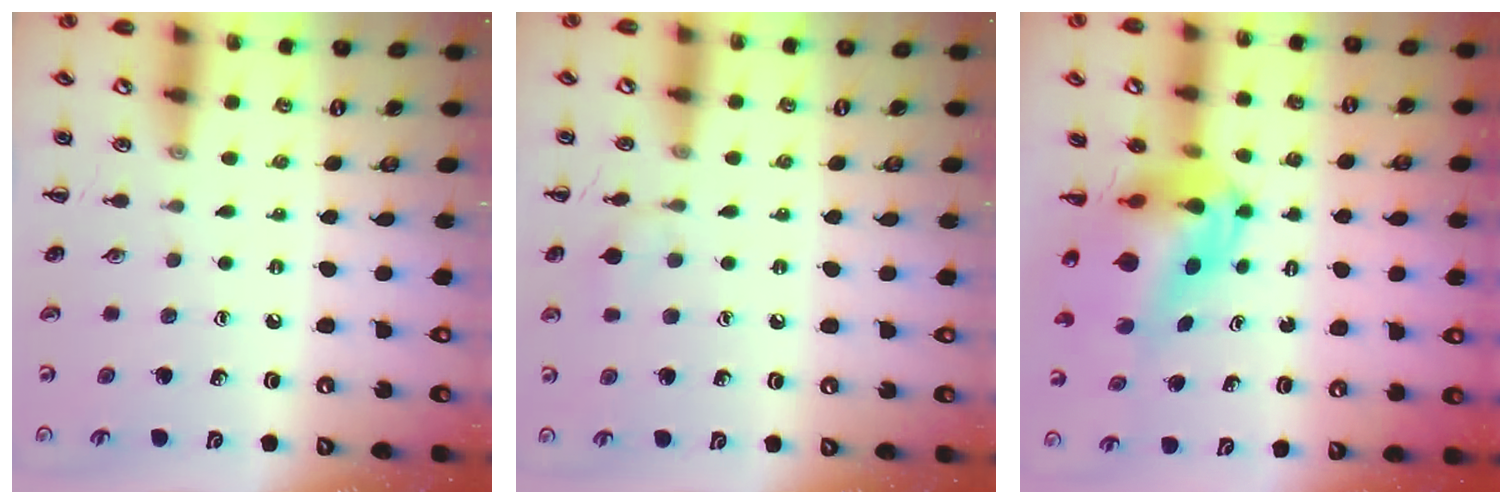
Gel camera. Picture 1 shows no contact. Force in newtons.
{"total": 6.3, "press": 6.0, "slide": 2.1}
{"total": 8.3, "press": 7.9, "slide": 2.5}